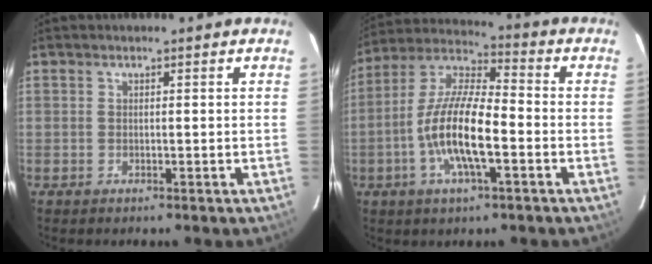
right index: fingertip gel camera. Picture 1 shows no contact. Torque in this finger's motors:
{"motor_torque": [0.72, -0.41, 0.45, 0.21]}